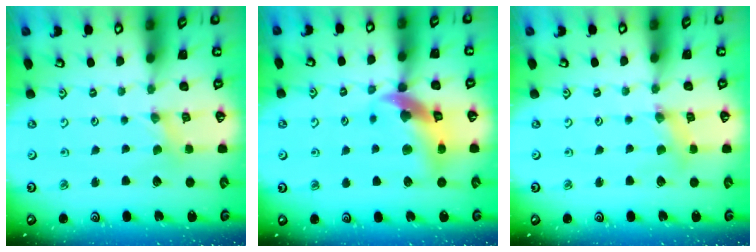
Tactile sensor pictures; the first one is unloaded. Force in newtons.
{"total": 14.0, "press": 13.9, "slide": 2.0}
{"total": 1.7, "press": 1.6, "slide": 0.3}